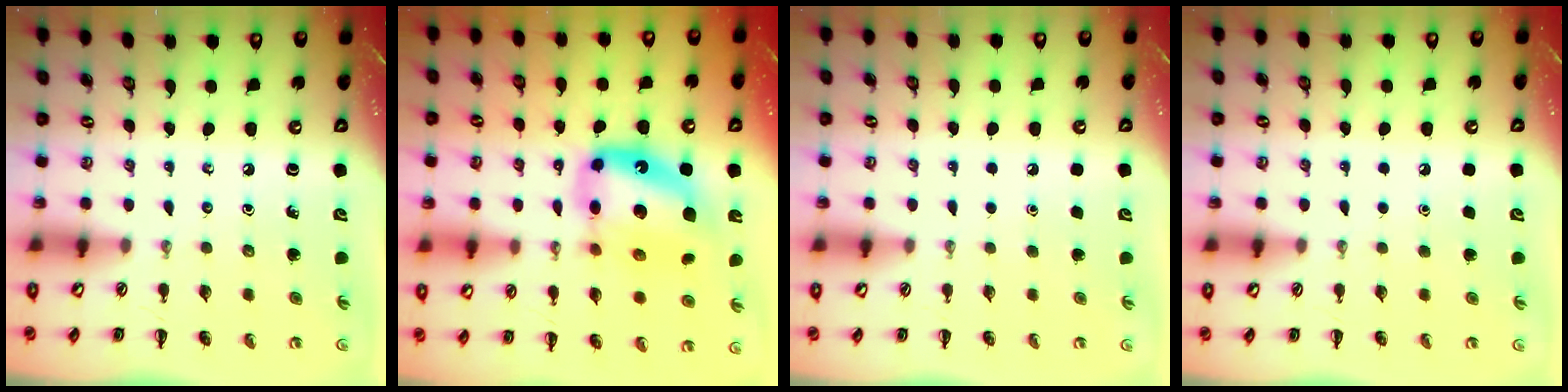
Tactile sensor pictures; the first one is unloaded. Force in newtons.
{"total": 15.9, "press": 15.3, "slide": 4.0}
{"total": 1.8, "press": 1.8, "slide": 0.1}
{"total": 1.6, "press": 1.6, "slide": 0.1}